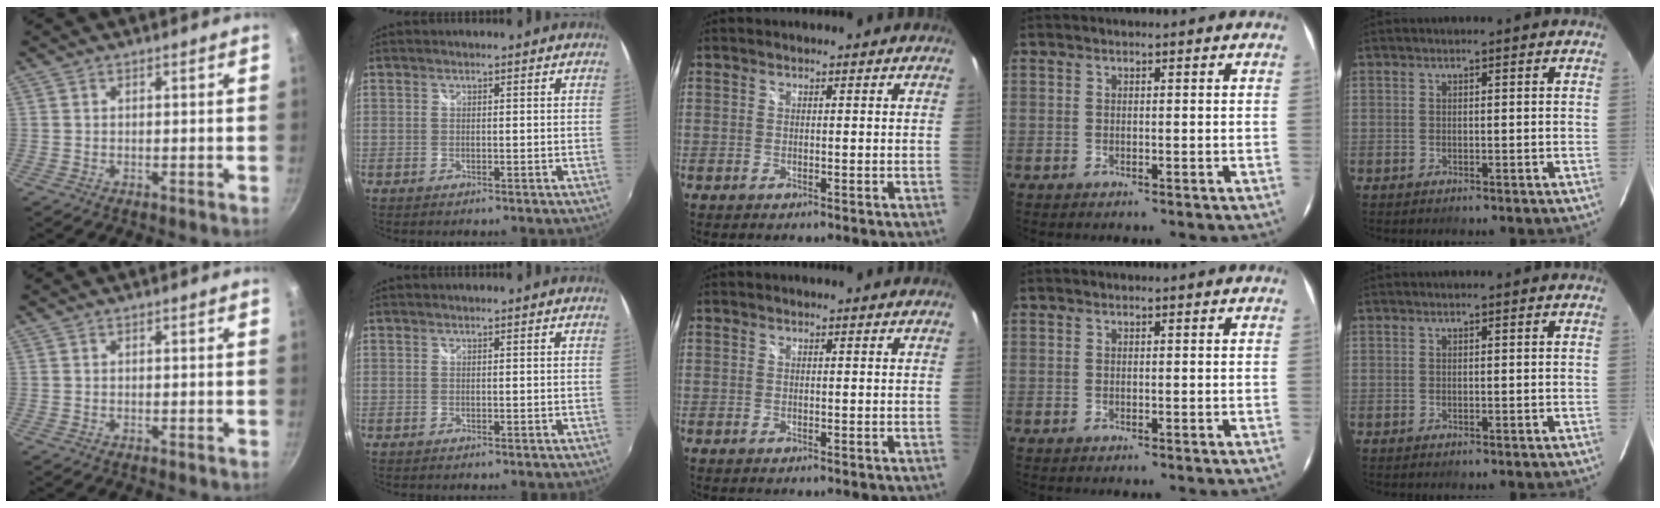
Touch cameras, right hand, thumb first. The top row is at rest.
{}